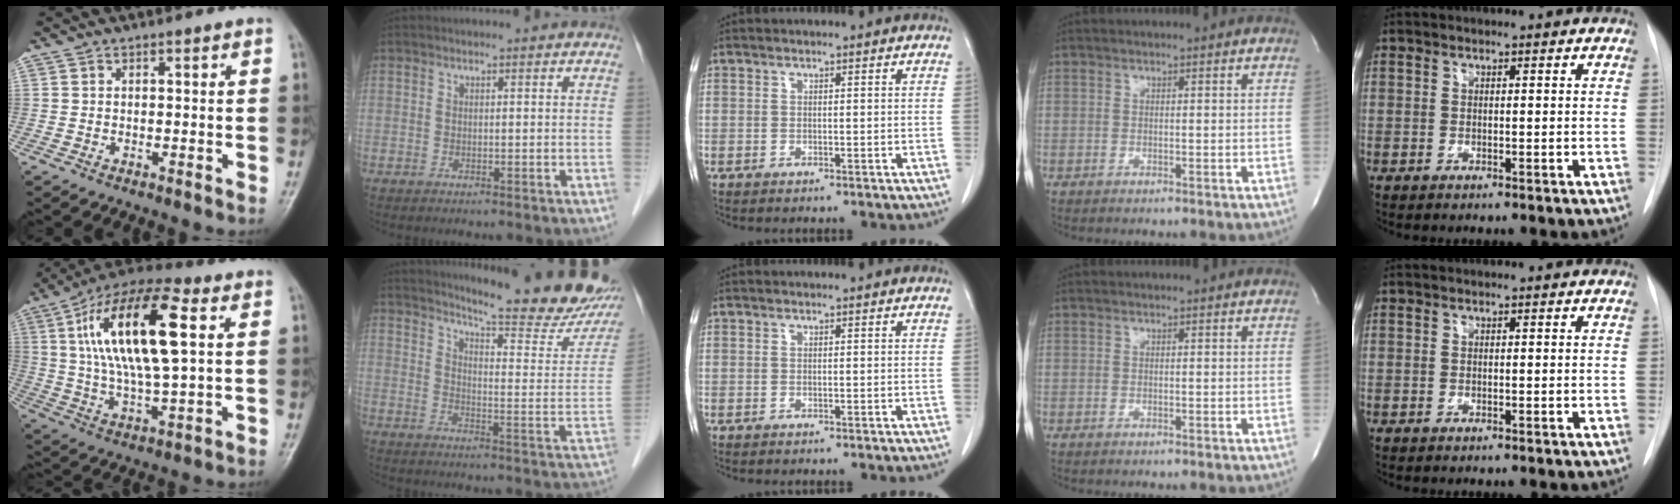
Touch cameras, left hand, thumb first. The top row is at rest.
{"thumb": {"total": 20.3, "force": [5.1, 6.9, 18.4], "torque": [-0.342, 0.010, 0.083]}, "index": {"total": 20.8, "force": [18.5, 1.3, 9.4], "torque": [-0.129, -0.081, 0.227]}}